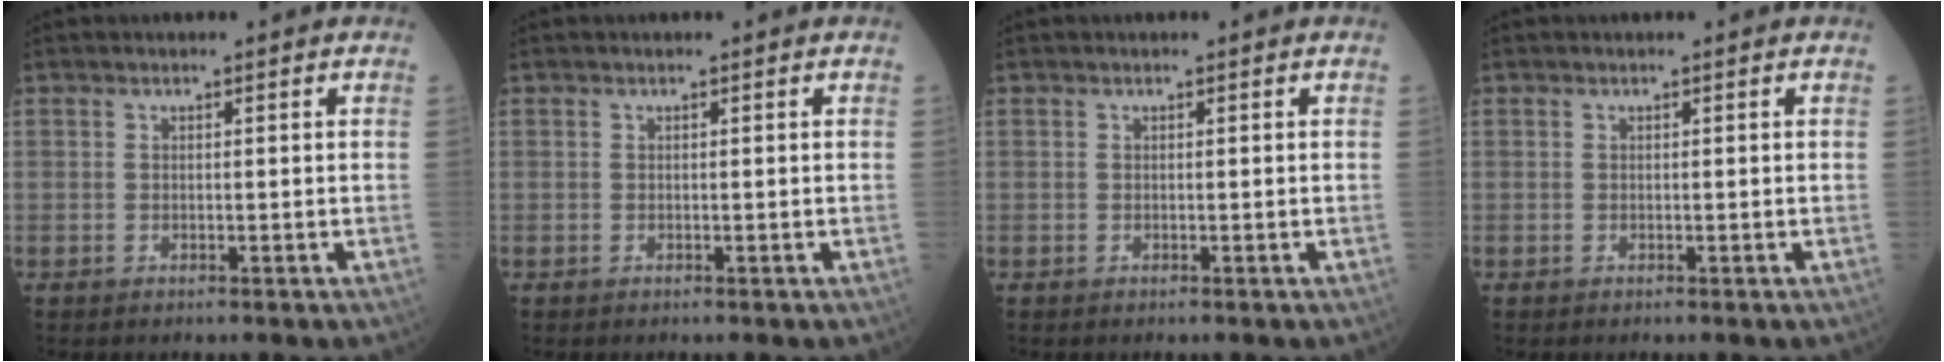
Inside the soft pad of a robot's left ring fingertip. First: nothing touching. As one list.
[{"total": 0.0}, {"total": 0.0}, {"total": 0.0}]